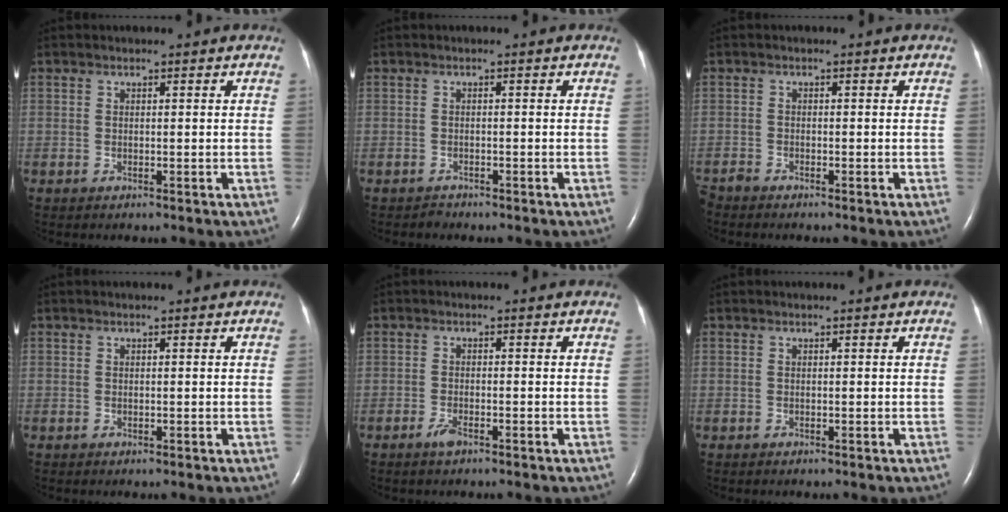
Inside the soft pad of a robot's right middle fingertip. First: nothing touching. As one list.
[{"total": 0.8, "force": [-0.7, 0.3, -0.3], "torque": [0.000, -0.002, -0.012]}, {"total": 1.4, "force": [-1.4, 0.1, 0.2], "torque": [-0.006, -0.005, -0.026]}, {"total": 0.0}, {"total": 1.6, "force": [-1.2, 0.4, 1.1], "torque": [-0.029, -0.002, -0.021]}, {"total": 0.0}]